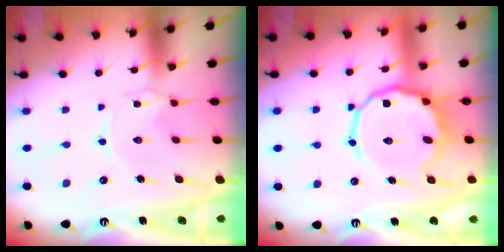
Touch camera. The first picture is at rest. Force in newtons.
{"total": 13.5, "press": 13.3, "slide": 2.5}